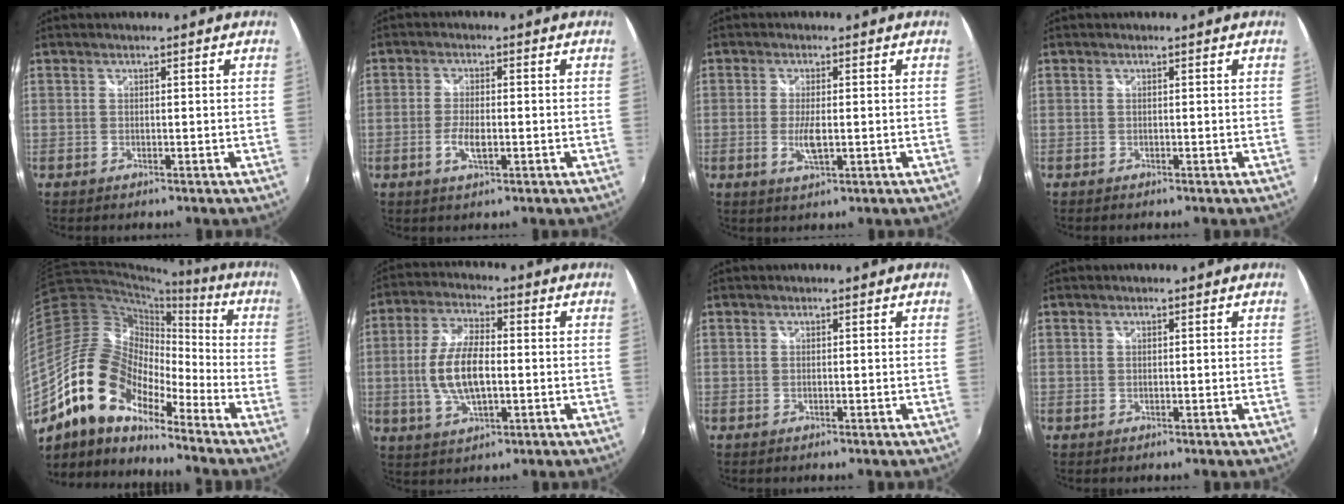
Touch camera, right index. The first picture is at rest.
{"total": 4.0, "force": [-1.3, 1.4, 3.5], "torque": [-0.076, -0.003, -0.025]}
{"total": 3.9, "force": [-0.7, 1.3, 3.7], "torque": [-0.074, -0.008, -0.011]}
{"total": 0.0}
{"total": 16.6, "force": [-11.5, 7.4, 9.5], "torque": [-0.169, 0.002, -0.232]}
{"total": 10.8, "force": [-1.1, 4.8, 9.6], "torque": [-0.196, 0.003, -0.019]}
{"total": 0.0}
{"total": 0.0}